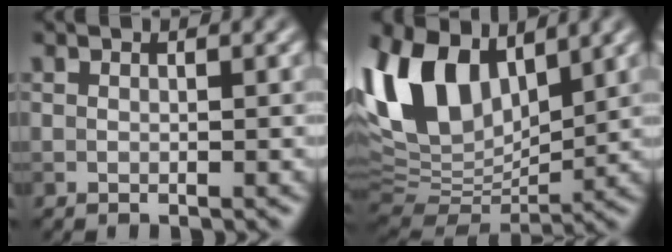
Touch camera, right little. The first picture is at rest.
{"total": 12.3, "force": [5.6, 7.1, 8.4], "torque": [-0.194, 0.018, 0.099]}